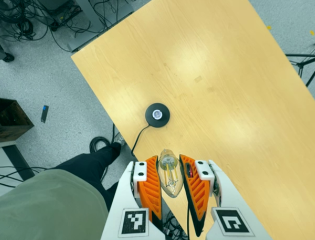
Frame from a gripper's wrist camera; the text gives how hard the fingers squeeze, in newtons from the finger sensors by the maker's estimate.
{"total": 22.1, "left": 24.8, "right": 19.4}